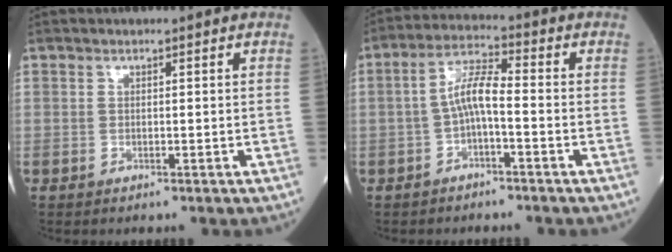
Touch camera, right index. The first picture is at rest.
{"total": 5.5, "force": [-1.1, 1.2, 5.3], "torque": [-0.103, 0.019, -0.025]}